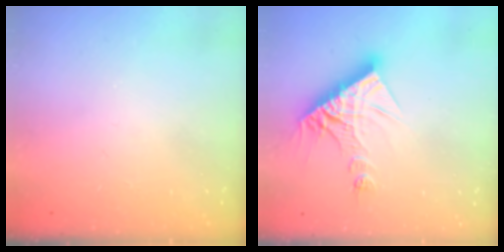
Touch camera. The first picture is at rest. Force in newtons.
{"total": 15.0, "press": 14.9, "slide": 1.6}